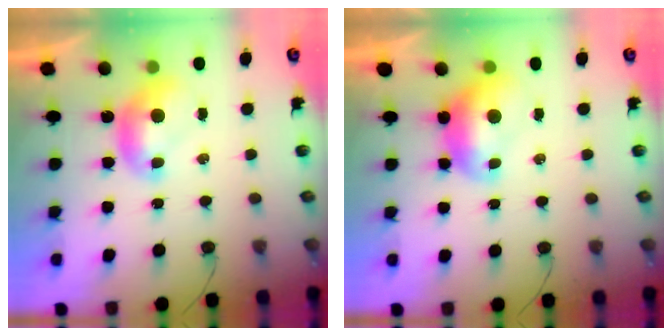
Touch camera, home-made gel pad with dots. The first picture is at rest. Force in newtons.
{"total": 1.6, "press": 1.4, "slide": 0.6}